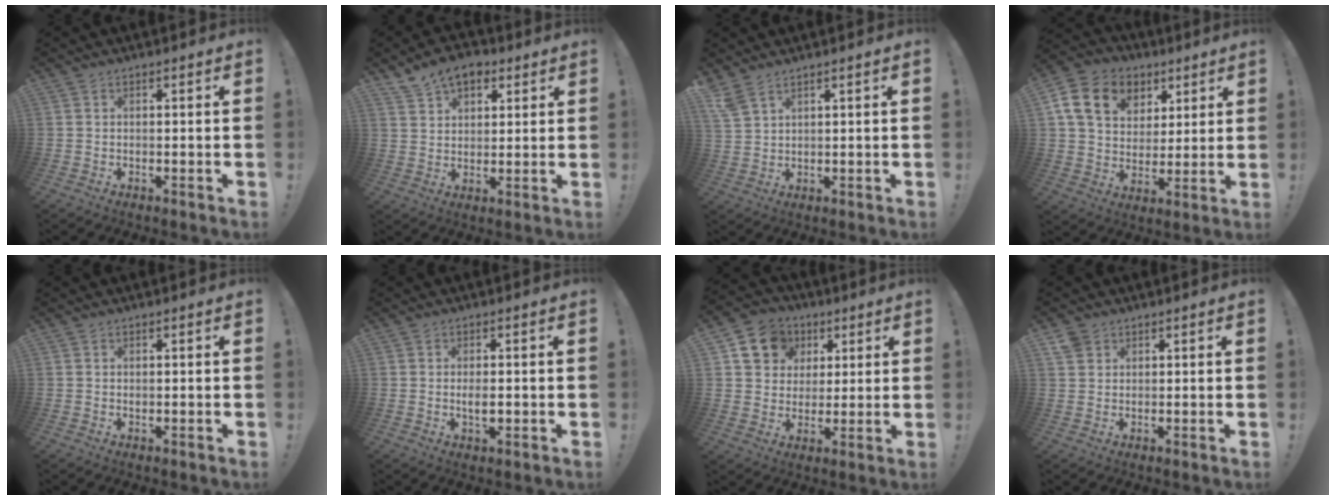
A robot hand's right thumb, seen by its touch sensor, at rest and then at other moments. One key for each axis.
{"total": 8.9, "fx": 5.6, "fy": 5.7, "fz": 3.9, "tx": -0.062, "ty": -0.021, "tz": 0.107}
{"total": 4.8, "fx": 3.7, "fy": 1.4, "fz": 2.8, "tx": -0.063, "ty": -0.011, "tz": 0.073}
{"total": 16.8, "fx": 7.1, "fy": 12.6, "fz": 8.6, "tx": -0.129, "ty": -0.019, "tz": 0.141}
{"total": 0.0}
{"total": 2.8, "fx": -0.3, "fy": 1.2, "fz": 2.5, "tx": -0.031, "ty": -0.003, "tz": -0.008}
{"total": 12.1, "fx": 4.7, "fy": 10.3, "fz": 4.4, "tx": -0.059, "ty": -0.019, "tz": 0.095}
{"total": 3.4, "fx": 2.3, "fy": 2.4, "fz": 1.0, "tx": -0.016, "ty": -0.007, "tz": 0.043}